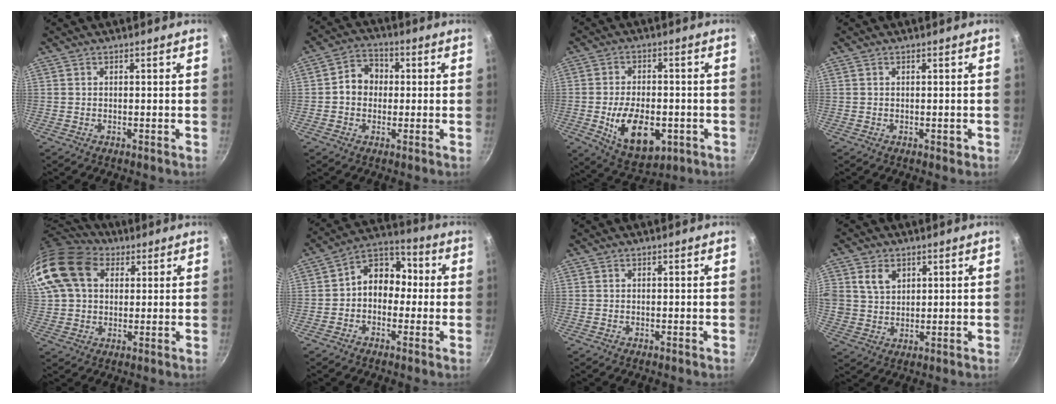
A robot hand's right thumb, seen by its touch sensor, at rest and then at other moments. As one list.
[{"total": 6.7, "force": [0.2, 5.7, 3.5], "torque": [-0.025, 0.015, -0.010]}, {"total": 13.5, "force": [-3.6, 7.7, 10.5], "torque": [-0.156, 0.002, -0.043]}, {"total": 0.9, "force": [-0.1, 0.6, 0.6], "torque": [-0.003, 0.002, 0.000]}, {"total": 21.7, "force": [7.6, 15.8, 12.8], "torque": [-0.293, 0.037, 0.132]}, {"total": 9.7, "force": [-0.4, 7.7, 5.9], "torque": [-0.040, 0.038, -0.031]}, {"total": 0.0}, {"total": 6.0, "force": [2.4, 4.7, 2.9], "torque": [-0.033, -0.010, 0.046]}]